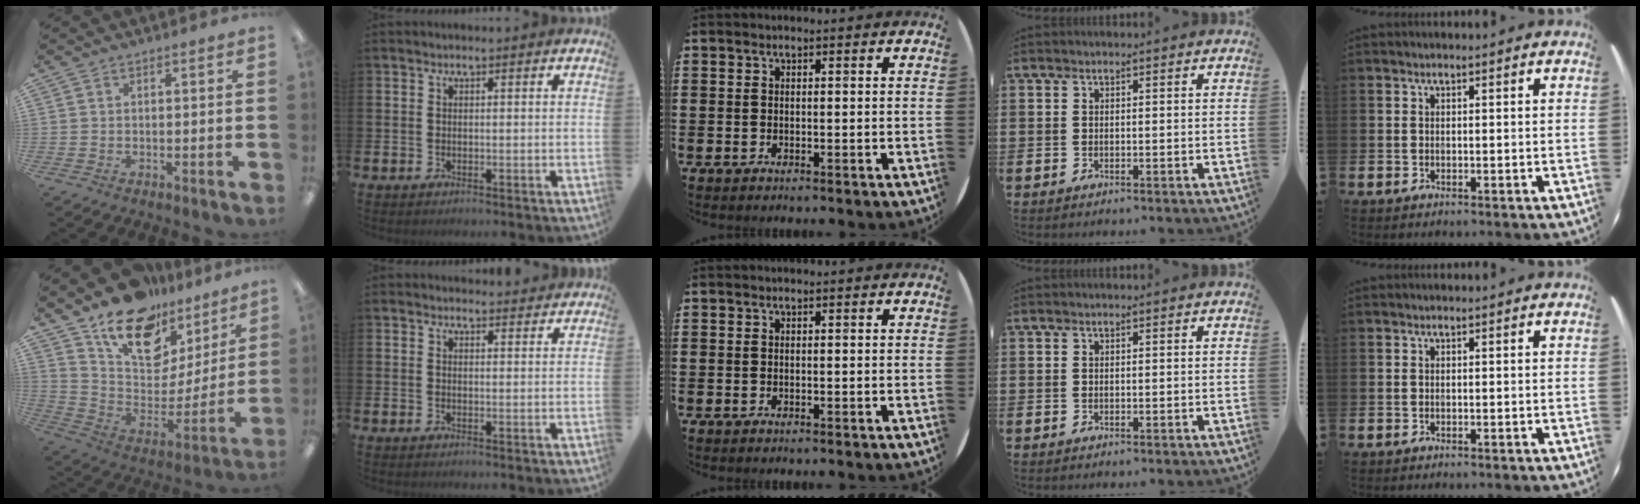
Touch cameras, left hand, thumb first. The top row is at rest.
{"thumb": {"total": 18.1, "force": [12.8, 10.1, 7.9], "torque": [-0.139, -0.086, 0.232]}, "index": {"total": 1.9, "force": [1.8, 0.4, -0.1], "torque": [0.009, -0.010, 0.031]}}